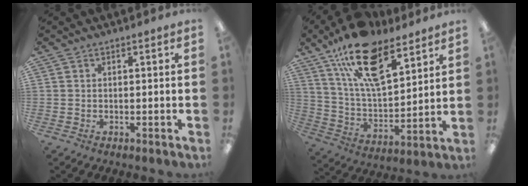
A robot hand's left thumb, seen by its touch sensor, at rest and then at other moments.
{"total": 20.0, "force": [12.7, 8.8, 12.7], "torque": [-0.219, -0.057, 0.223]}